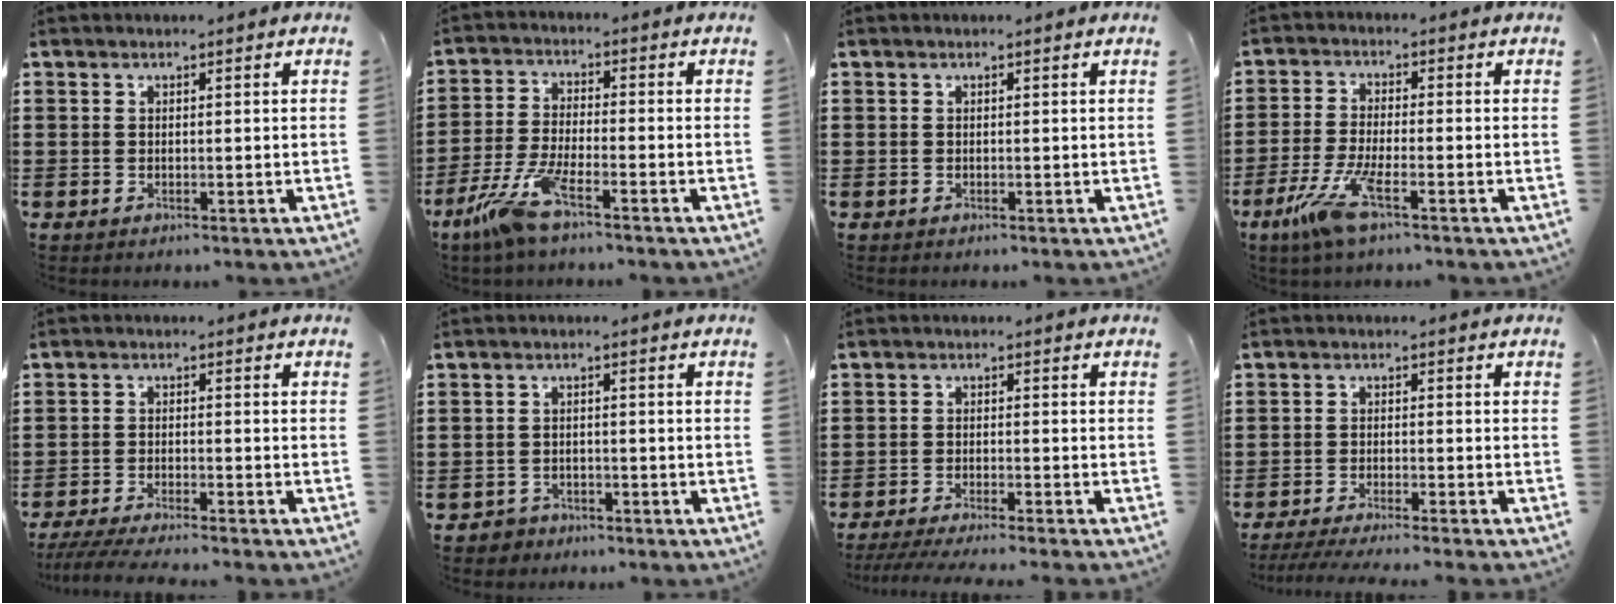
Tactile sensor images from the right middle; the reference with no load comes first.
{"total": 7.6, "force": [-5.2, 1.0, 5.5], "torque": [-0.132, -0.016, -0.100]}
{"total": 0.0}
{"total": 7.1, "force": [-3.7, 1.3, 6.0], "torque": [-0.143, -0.019, -0.073]}
{"total": 3.9, "force": [-3.6, -0.2, 1.4], "torque": [-0.037, -0.013, -0.073]}
{"total": 1.8, "force": [-1.6, 0.7, -0.1], "torque": [-0.006, 0.002, -0.037]}
{"total": 3.0, "force": [-2.7, -0.3, 1.2], "torque": [-0.027, -0.006, -0.056]}
{"total": 2.9, "force": [-2.6, -0.3, 1.2], "torque": [-0.028, -0.005, -0.052]}